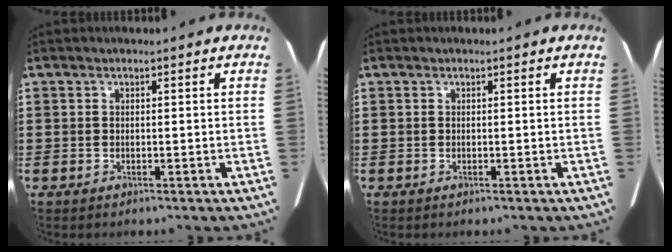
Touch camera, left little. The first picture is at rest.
{"total": 0.0}